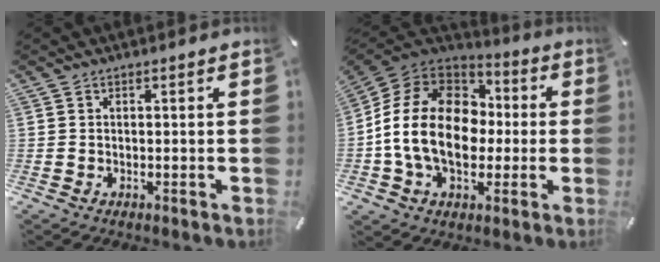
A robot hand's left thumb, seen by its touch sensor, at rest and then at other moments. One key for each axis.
{"total": 19.8, "fx": -1.9, "fy": 15.0, "fz": 12.7, "tx": -0.256, "ty": 0.028, "tz": -0.028}